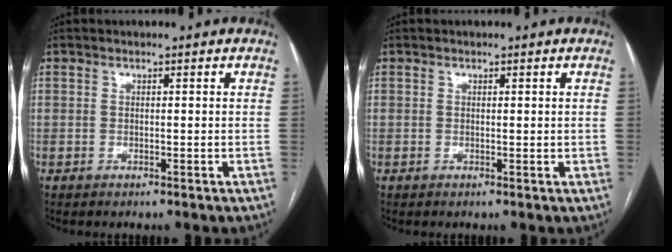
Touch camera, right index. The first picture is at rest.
{"total": 0.7, "force": [0.2, 0.3, 0.7], "torque": [-0.010, -0.002, 0.003]}